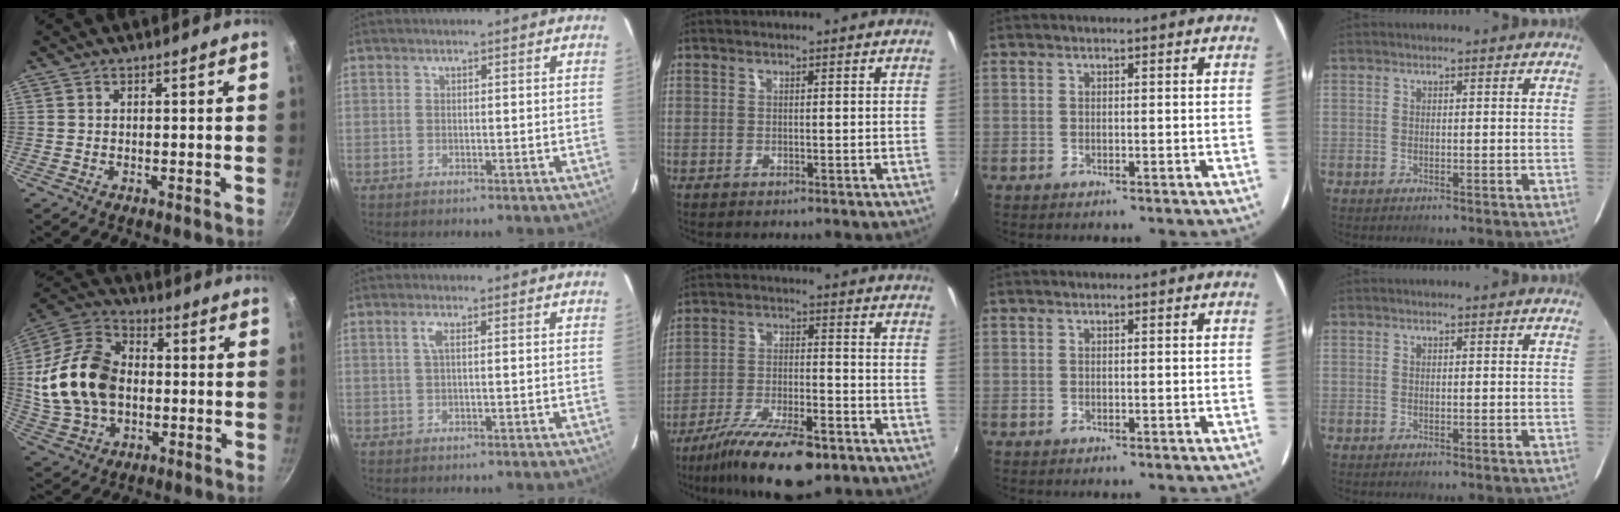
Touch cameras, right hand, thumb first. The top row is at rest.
{"thumb": {"total": 19.3, "force": [0.0, 13.6, 13.7], "torque": [-0.250, 0.025, 0.000]}, "index": {"total": 1.8, "force": [0.3, 0.2, 1.7], "torque": [-0.035, 0.005, 0.004]}, "middle": {"total": 15.3, "force": [-11.0, 4.4, 9.7], "torque": [-0.193, -0.035, -0.186]}}